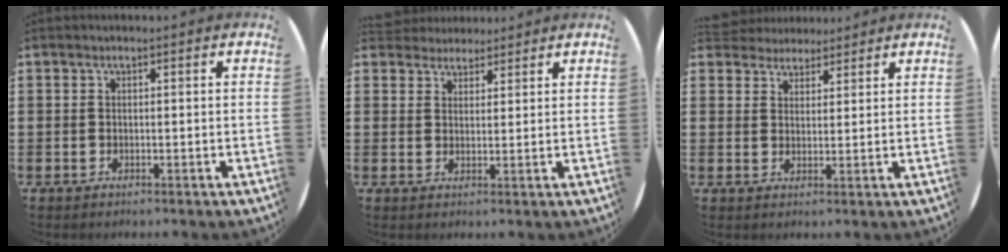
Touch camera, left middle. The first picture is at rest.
{"total": 2.9, "force": [2.7, 1.1, -0.2], "torque": [-0.004, 0.001, 0.052]}
{"total": 3.5, "force": [3.2, 1.2, -0.3], "torque": [-0.004, -0.003, 0.062]}